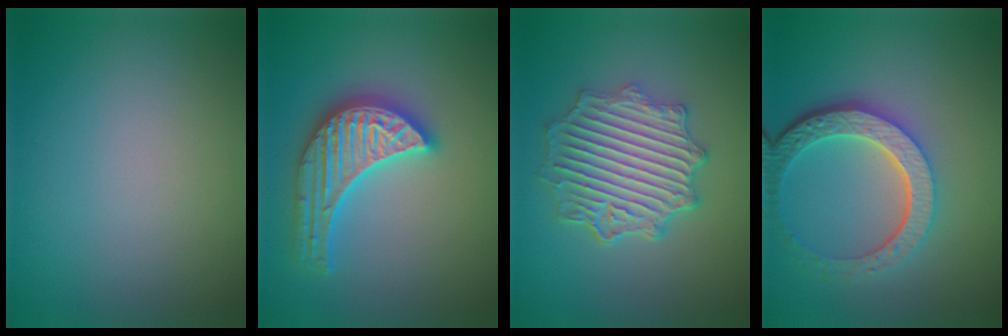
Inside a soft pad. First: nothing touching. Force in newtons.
{"total": 5.6, "press": 5.5, "slide": 0.8}
{"total": 6.1, "press": 5.1, "slide": 3.3}
{"total": 5.8, "press": 4.4, "slide": 3.7}